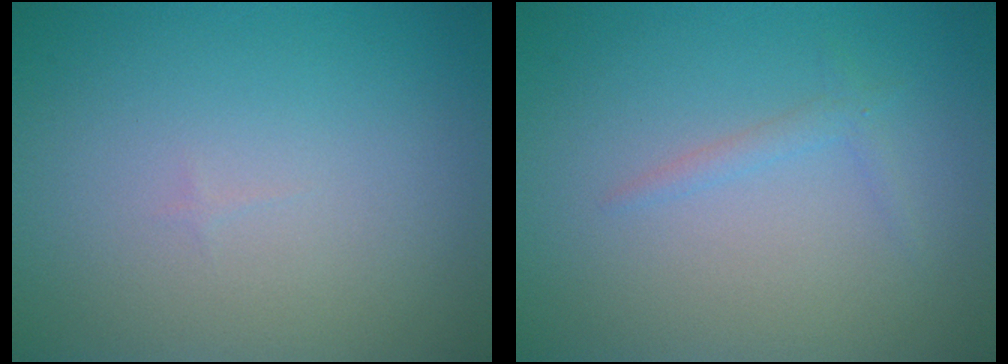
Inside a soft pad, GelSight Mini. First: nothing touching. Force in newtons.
{"total": 0.9, "press": 0.9, "slide": 0.1}